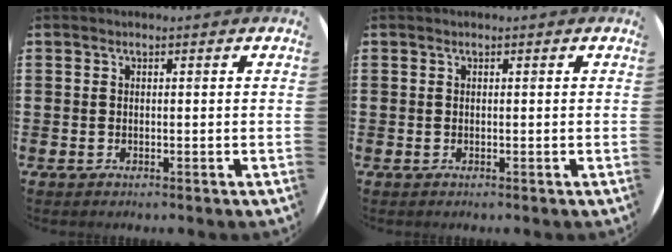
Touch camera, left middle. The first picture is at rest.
{"total": 0.0}